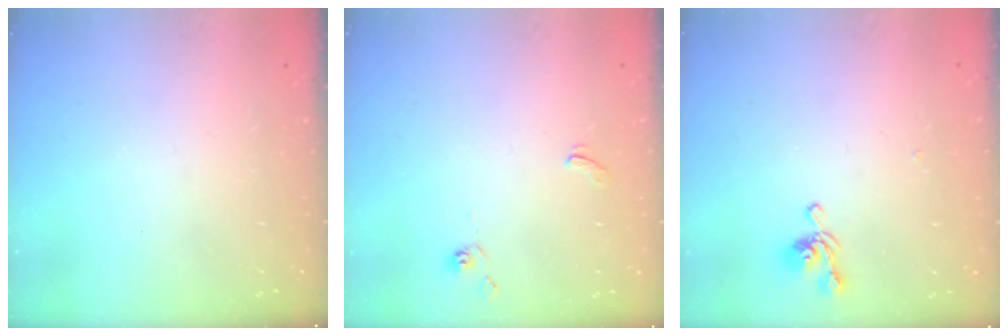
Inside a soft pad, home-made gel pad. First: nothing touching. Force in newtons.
{"total": 2.6, "press": 2.6, "slide": 0.5}
{"total": 2.8, "press": 2.7, "slide": 0.7}